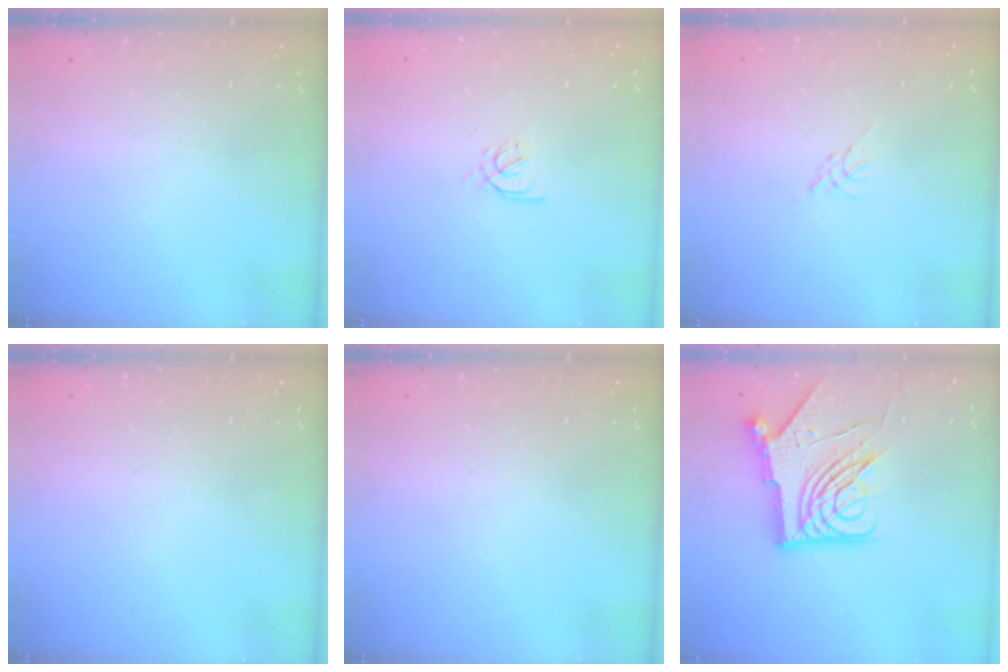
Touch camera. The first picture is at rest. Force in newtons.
{"total": 2.4, "press": 2.4, "slide": 0.6}
{"total": 0.0}
{"total": 0.0}
{"total": 0.0}
{"total": 15.7, "press": 15.6, "slide": 1.5}